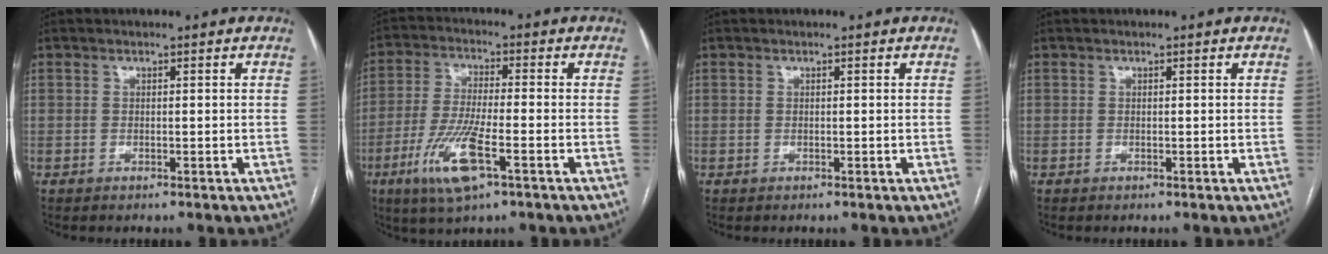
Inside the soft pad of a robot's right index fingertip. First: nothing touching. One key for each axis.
{"total": 10.3, "fx": -4.8, "fy": 1.5, "fz": 9.0, "tx": -0.192, "ty": -0.020, "tz": -0.087}
{"total": 0.0}
{"total": 0.0}